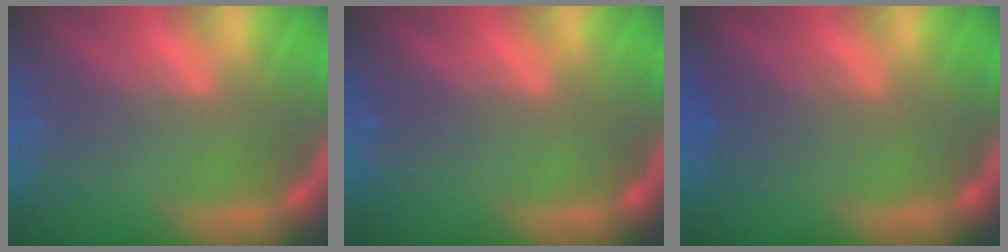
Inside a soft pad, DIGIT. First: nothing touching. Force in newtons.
{"total": 0.0}
{"total": 2.4}